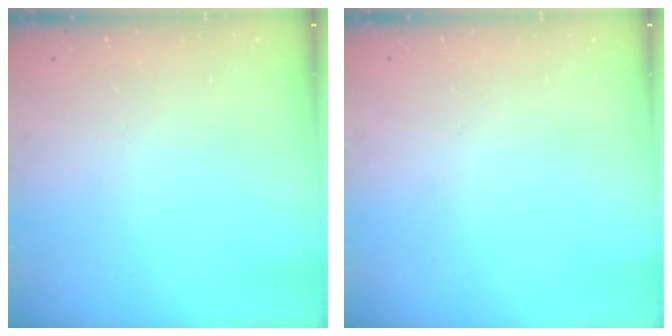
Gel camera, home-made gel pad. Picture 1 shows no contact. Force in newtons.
{"total": 0.0}